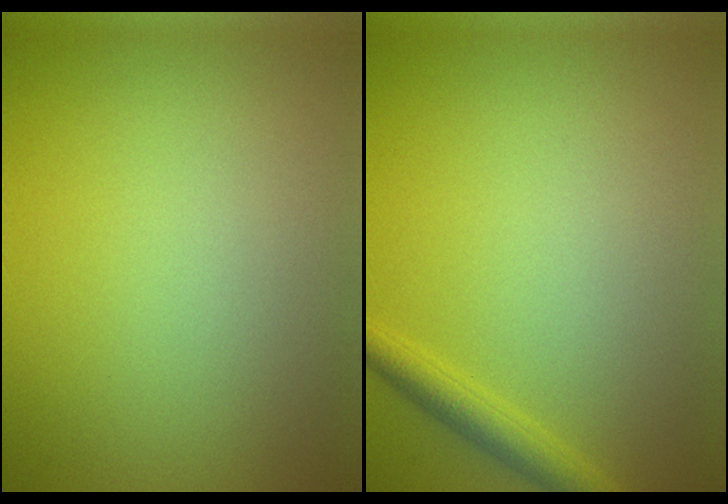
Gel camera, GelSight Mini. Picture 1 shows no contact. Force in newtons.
{"total": 2.1, "press": 2.1, "slide": 0.1}